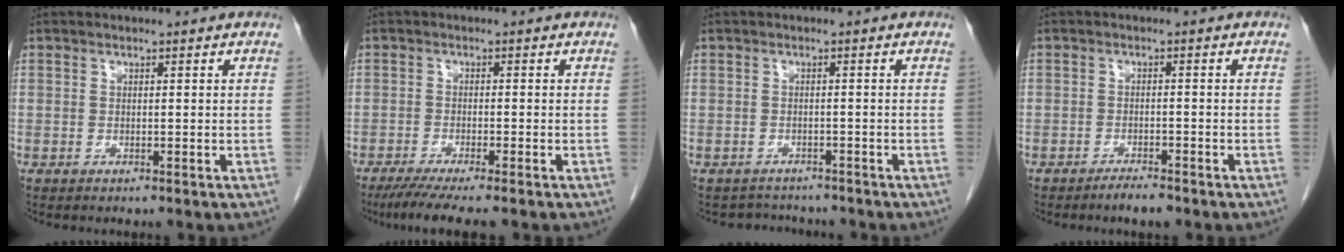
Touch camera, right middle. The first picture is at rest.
{"total": 7.0, "force": [-5.6, 0.0, 4.2], "torque": [-0.062, -0.017, -0.090]}
{"total": 3.2, "force": [-3.0, 1.1, -0.4], "torque": [0.006, 0.001, -0.041]}
{"total": 2.5, "force": [-2.1, 0.4, 1.3], "torque": [-0.025, -0.002, -0.033]}